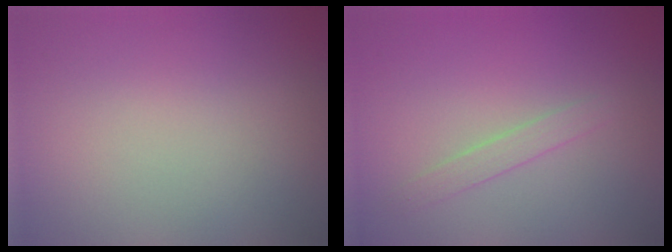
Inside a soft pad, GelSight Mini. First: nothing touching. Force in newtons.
{"total": 1.2, "press": 1.2, "slide": 0.1}